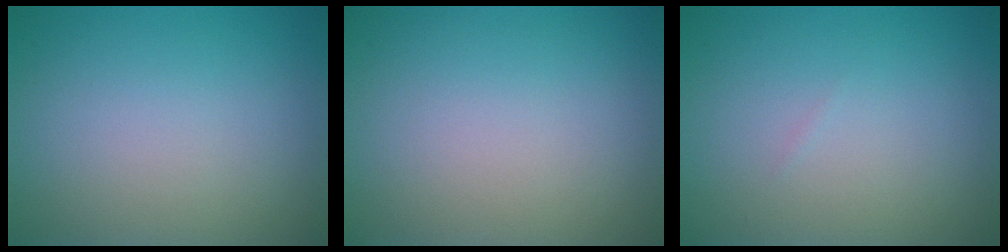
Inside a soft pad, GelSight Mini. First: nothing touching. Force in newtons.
{"total": 0.0}
{"total": 0.0}